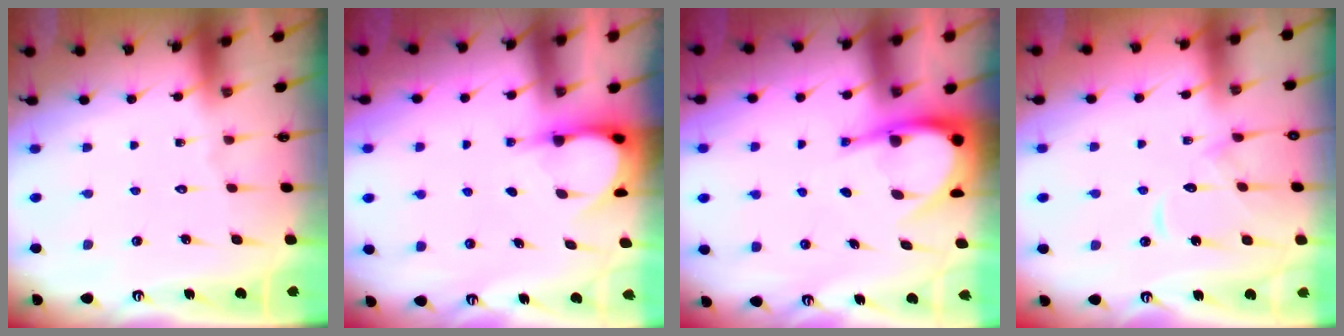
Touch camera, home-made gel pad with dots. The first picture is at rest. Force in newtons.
{"total": 3.8, "press": 3.8, "slide": 0.4}
{"total": 8.2, "press": 8.1, "slide": 1.0}
{"total": 10.3, "press": 10.3, "slide": 0.7}